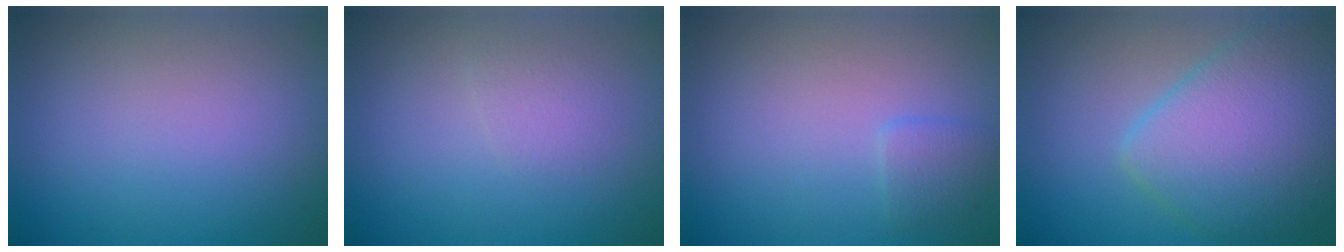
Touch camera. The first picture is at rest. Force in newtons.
{"total": 1.3, "press": 1.3, "slide": 0.2}
{"total": 1.2, "press": 1.2, "slide": 0.1}
{"total": 7.2, "press": 7.2, "slide": 0.3}